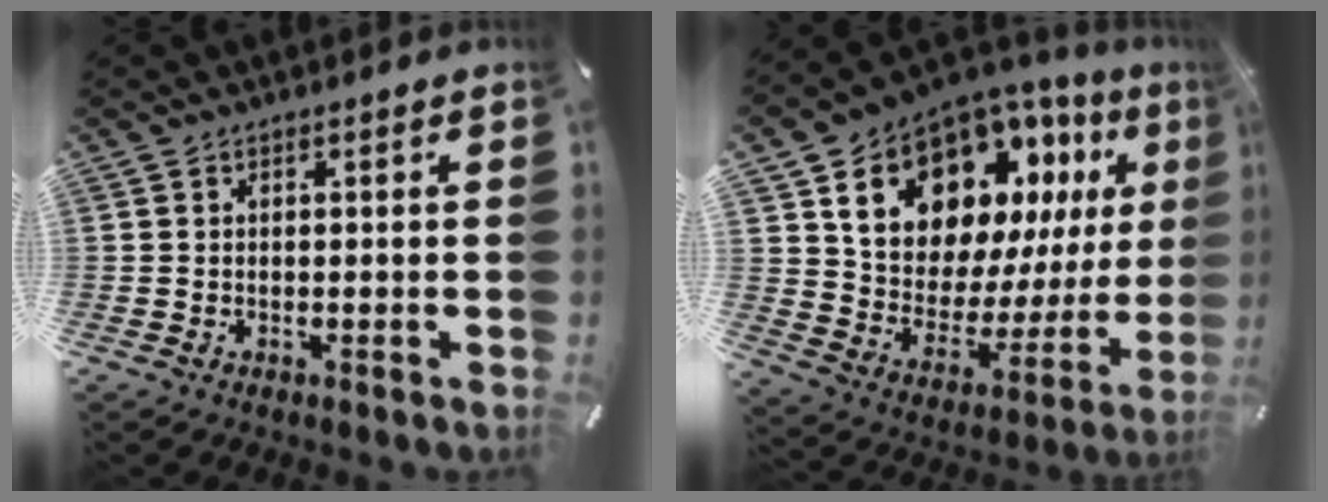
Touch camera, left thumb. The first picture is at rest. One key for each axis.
{"total": 17.4, "fx": 11.1, "fy": 10.7, "fz": 8.2, "tx": -0.139, "ty": -0.088, "tz": 0.201}